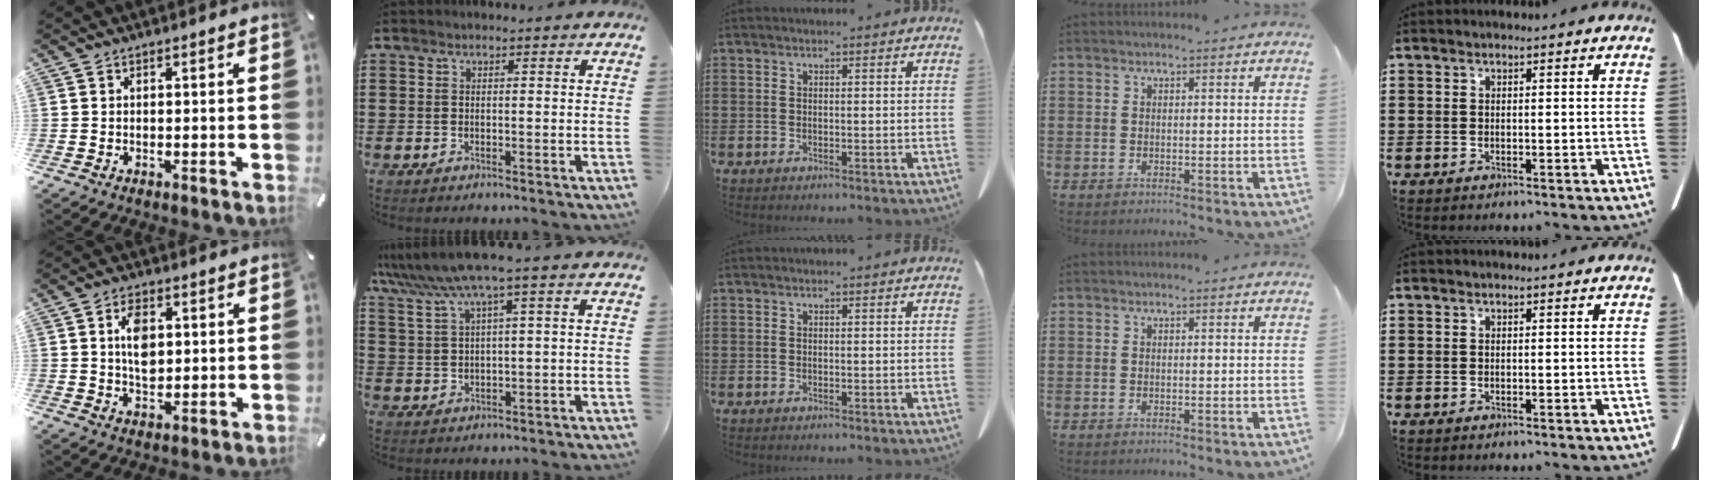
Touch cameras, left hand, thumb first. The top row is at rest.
{"thumb": {"total": 6.7, "force": [1.4, 4.2, 5.0], "torque": [-0.089, -0.002, 0.017]}, "index": {"total": 6.0, "force": [3.1, -0.3, 5.0], "torque": [-0.114, -0.020, 0.050]}}